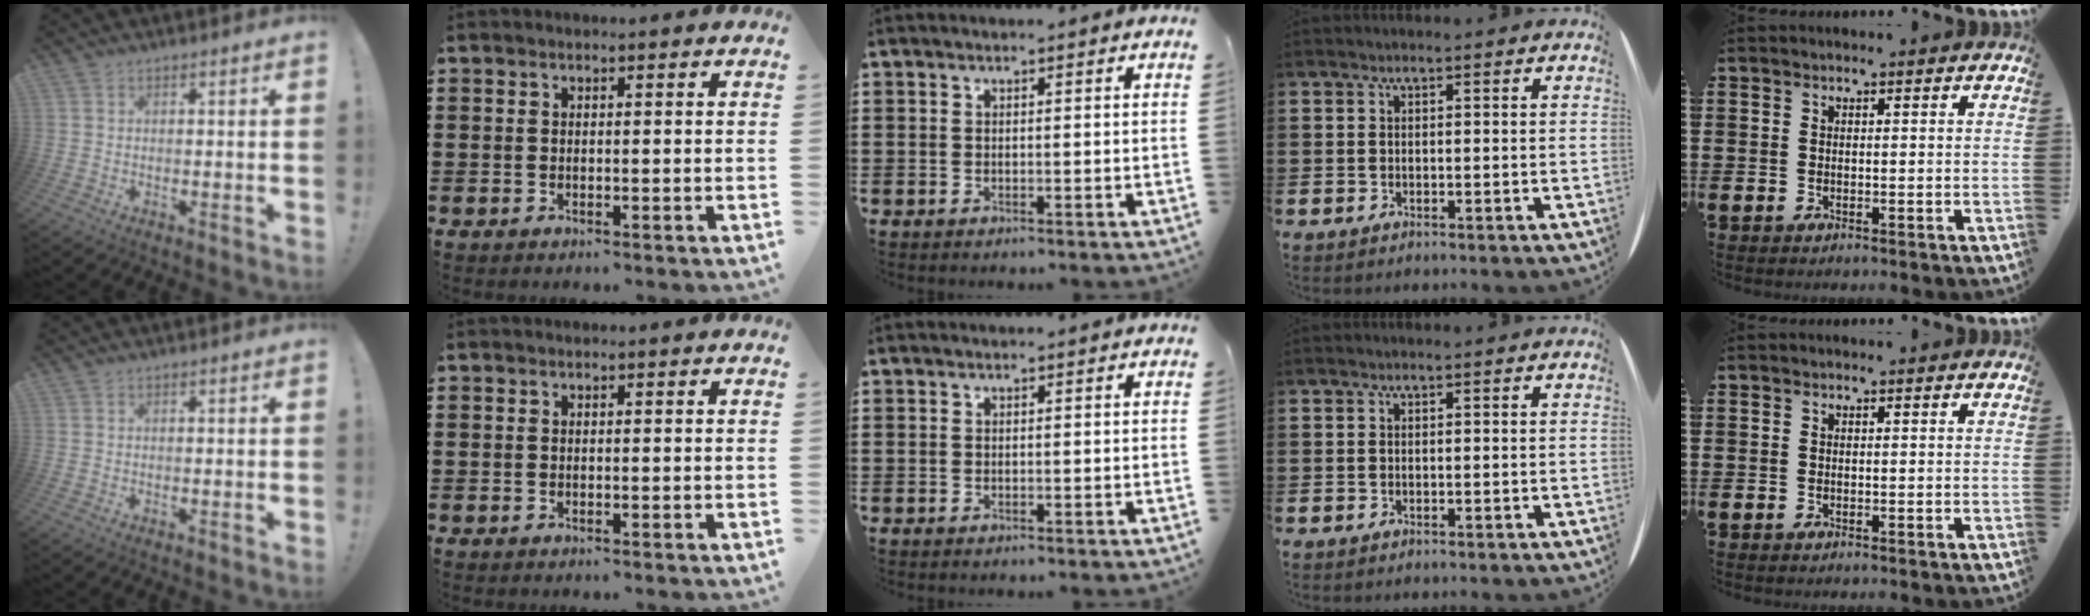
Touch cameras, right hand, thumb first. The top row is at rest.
{}